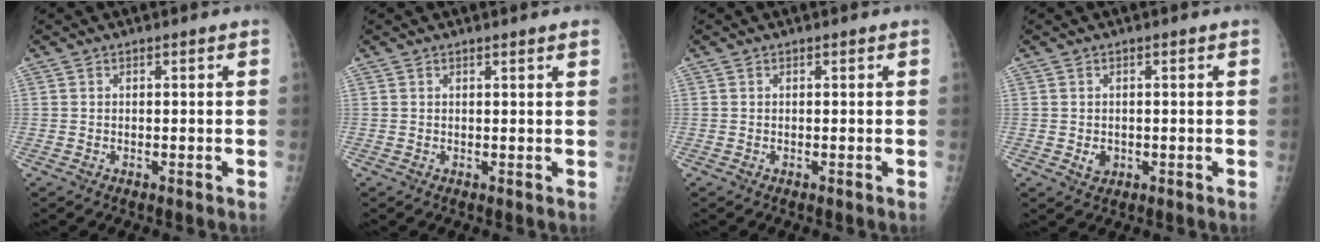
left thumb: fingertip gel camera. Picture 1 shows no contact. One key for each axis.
{"total": 1.7, "fx": 1.3, "fy": -0.1, "fz": 1.0, "tx": -0.009, "ty": 0.000, "tz": 0.016}
{"total": 0.0}
{"total": 2.1, "fx": -0.3, "fy": 1.8, "fz": 1.1, "tx": -0.010, "ty": 0.000, "tz": 0.003}